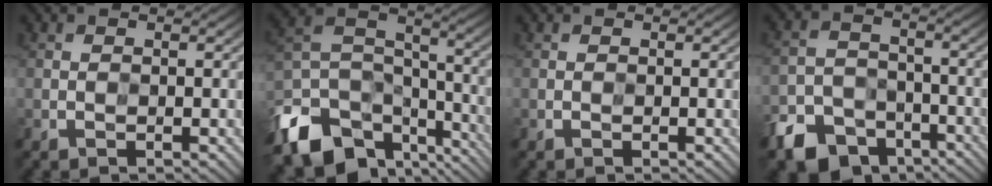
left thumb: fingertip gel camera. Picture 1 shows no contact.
{"total": 14.8, "force": [-9.1, 8.7, 7.7], "torque": [-0.206, -0.030, -0.160]}
{"total": 0.0}
{"total": 9.3, "force": [-6.5, 5.6, 3.6], "torque": [-0.073, -0.022, -0.124]}